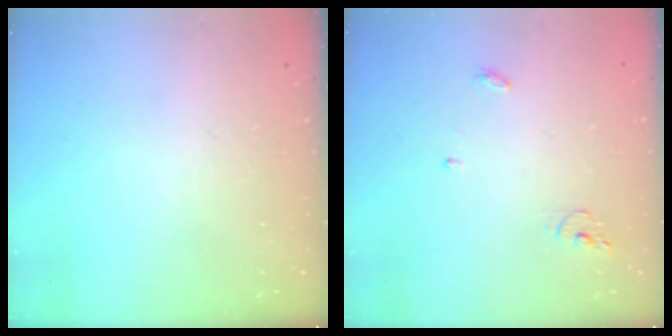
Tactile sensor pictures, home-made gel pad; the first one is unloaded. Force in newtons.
{"total": 4.0, "press": 4.0, "slide": 0.4}